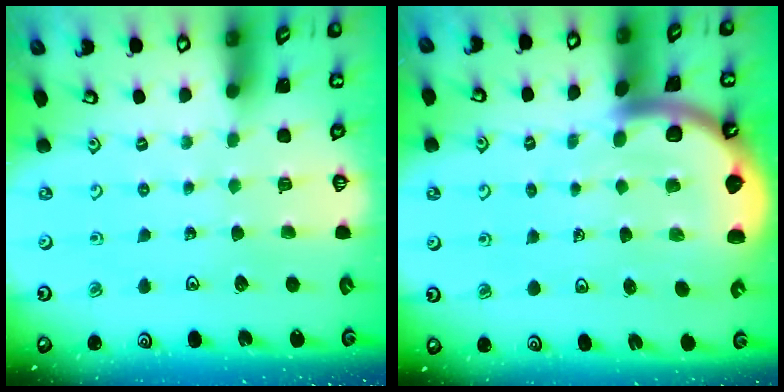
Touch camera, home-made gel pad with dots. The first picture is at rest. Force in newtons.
{"total": 6.1, "press": 6.1, "slide": 0.7}